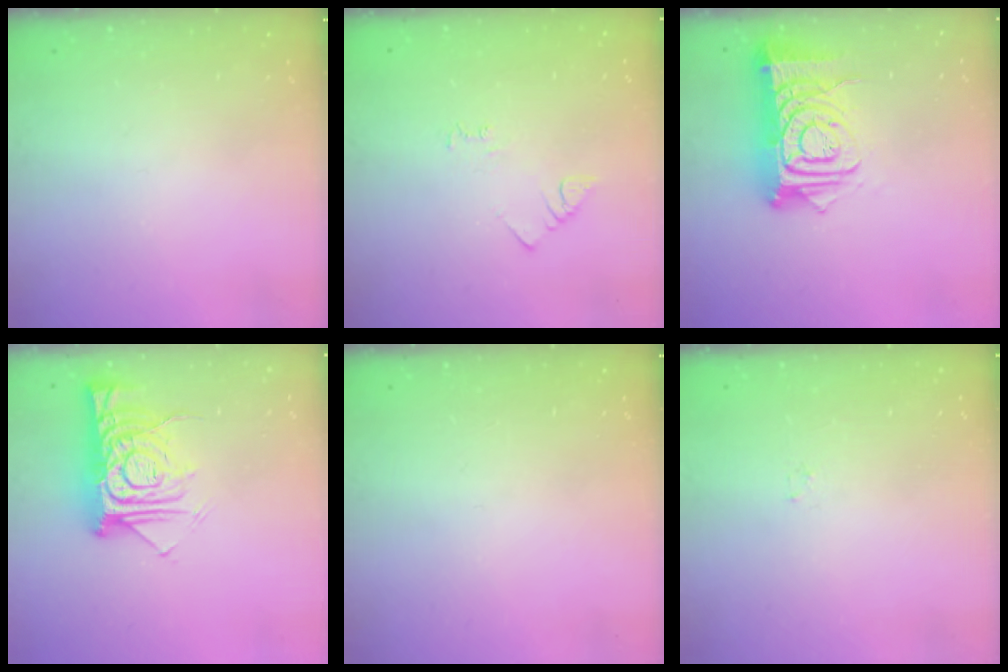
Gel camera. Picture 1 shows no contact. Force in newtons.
{"total": 4.2, "press": 4.1, "slide": 0.6}
{"total": 14.5, "press": 14.4, "slide": 1.6}
{"total": 14.7, "press": 14.6, "slide": 1.8}
{"total": 0.0}
{"total": 0.8, "press": 0.8, "slide": 0.2}